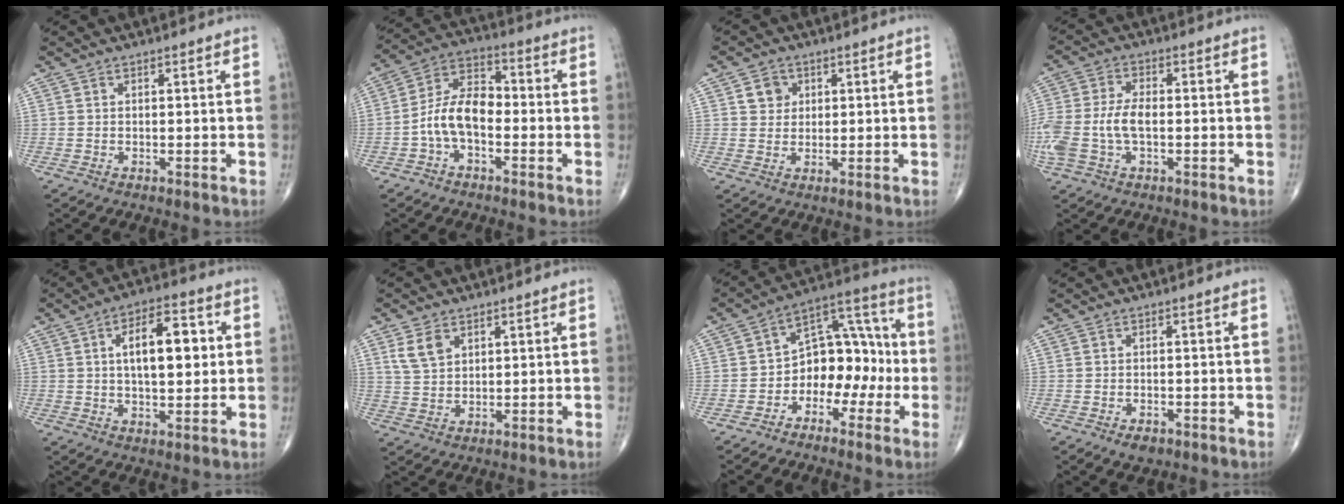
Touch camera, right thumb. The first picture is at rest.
{"total": 9.7, "force": [-2.3, 5.5, 7.6], "torque": [-0.133, 0.040, -0.054]}
{"total": 3.8, "force": [1.3, 3.4, 1.2], "torque": [-0.002, -0.003, 0.020]}
{"total": 10.2, "force": [-1.4, 5.6, 8.4], "torque": [-0.204, 0.018, -0.026]}
{"total": 12.0, "force": [2.1, 5.7, 10.4], "torque": [-0.141, 0.008, 0.031]}
{"total": 4.9, "force": [2.5, 3.2, 2.8], "torque": [-0.047, -0.008, 0.055]}
{"total": 12.1, "force": [-3.0, 8.4, 8.2], "torque": [-0.073, 0.057, -0.060]}
{"total": 2.5, "force": [-1.4, 1.4, 1.4], "torque": [-0.019, 0.000, -0.017]}